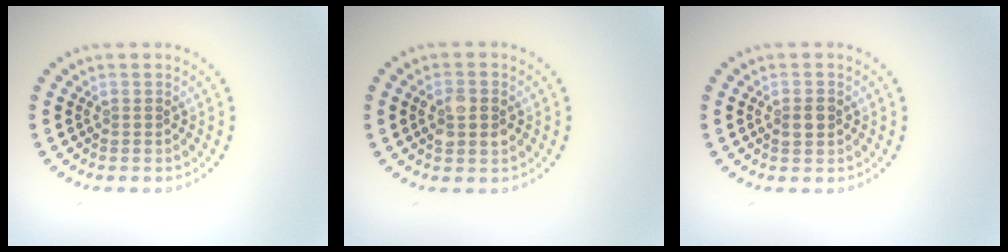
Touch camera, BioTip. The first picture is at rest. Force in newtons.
{"total": 2.7, "press": 2.7, "slide": 0.2}
{"total": 1.4, "press": 1.4, "slide": 0.1}